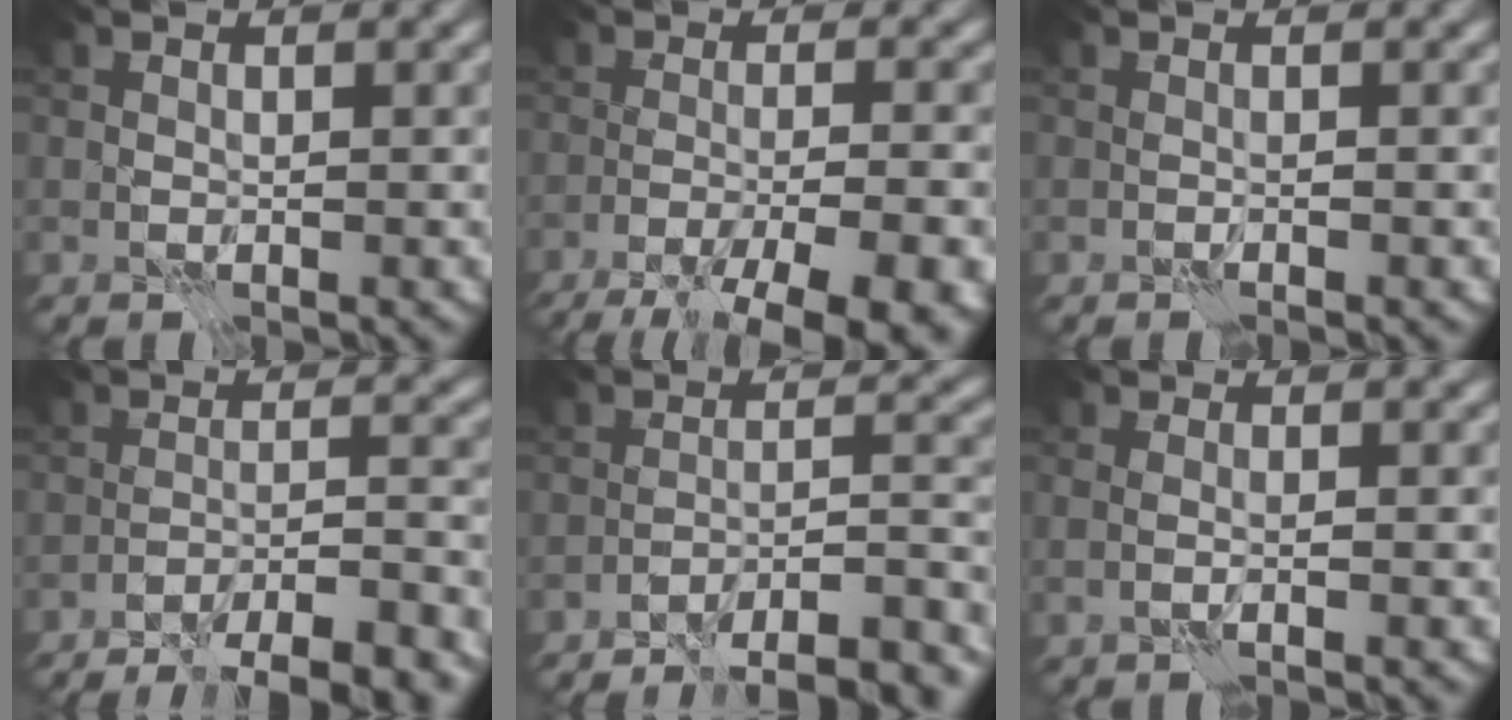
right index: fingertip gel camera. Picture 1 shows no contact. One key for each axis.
{"total": 12.5, "fx": -9.2, "fy": 2.8, "fz": 7.9, "tx": -0.101, "ty": -0.018, "tz": -0.118}
{"total": 0.5, "fx": -0.2, "fy": -0.5, "fz": 0.1, "tx": 0.000, "ty": -0.003, "tz": -0.007}
{"total": 10.3, "fx": -8.9, "fy": 1.6, "fz": 4.9, "tx": -0.057, "ty": 0.001, "tz": -0.116}
{"total": 14.5, "fx": -13.4, "fy": 2.6, "fz": 5.0, "tx": -0.031, "ty": 0.019, "tz": -0.162}
{"total": 0.7, "fx": -0.2, "fy": -0.2, "fz": 0.7, "tx": -0.013, "ty": -0.001, "tz": -0.004}